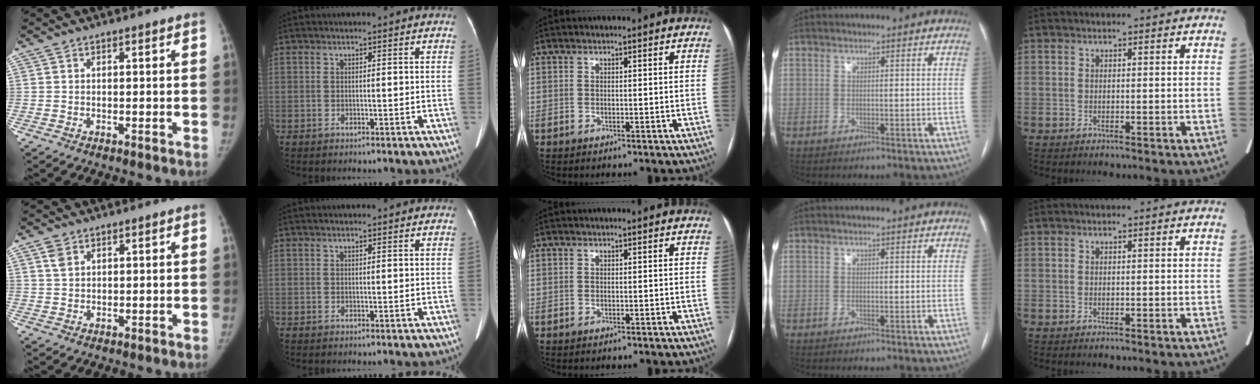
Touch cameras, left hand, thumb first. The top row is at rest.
{"thumb": {"total": 2.6, "force": [1.4, 1.8, 1.4], "torque": [-0.023, -0.002, 0.030]}, "index": {"total": 1.0, "force": [0.8, 0.2, 0.5], "torque": [-0.011, 0.009, 0.011]}}